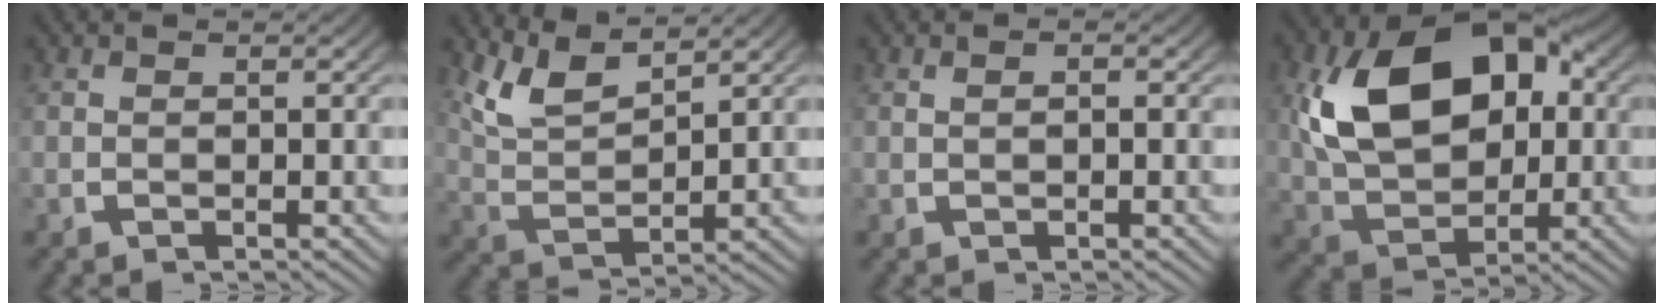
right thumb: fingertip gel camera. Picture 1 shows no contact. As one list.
[{"total": 5.9, "force": [3.5, 2.9, 3.7], "torque": [-0.086, -0.008, 0.075]}, {"total": 0.5, "force": [0.0, 0.2, 0.5], "torque": [-0.013, -0.002, 0.003]}, {"total": 15.4, "force": [2.1, 10.1, 11.4], "torque": [-0.246, -0.032, 0.055]}]